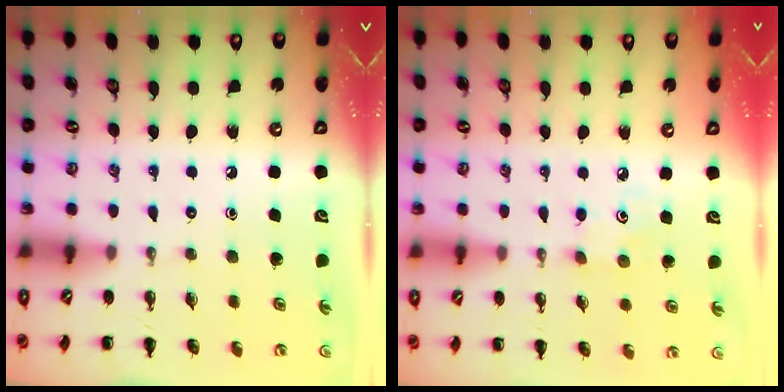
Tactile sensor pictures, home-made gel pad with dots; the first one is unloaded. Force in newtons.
{"total": 3.1, "press": 2.9, "slide": 0.9}